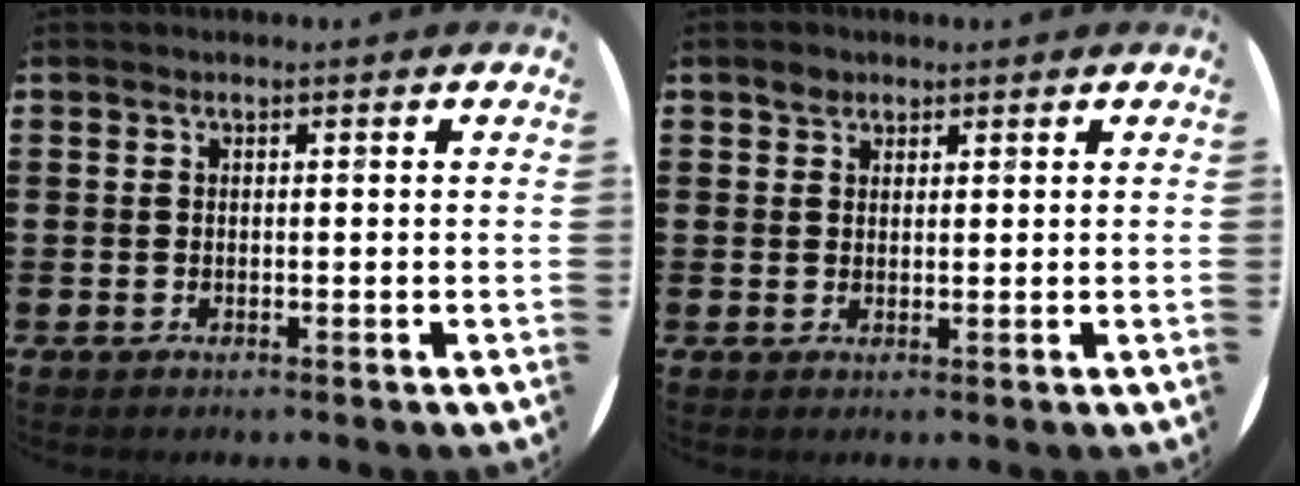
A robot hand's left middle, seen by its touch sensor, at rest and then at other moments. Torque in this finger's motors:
{"motor_torque": [0.34, -0.14, 0.00, 0.00]}